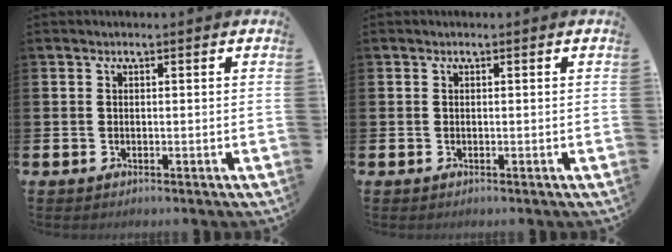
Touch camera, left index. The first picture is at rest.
{"total": 0.0}